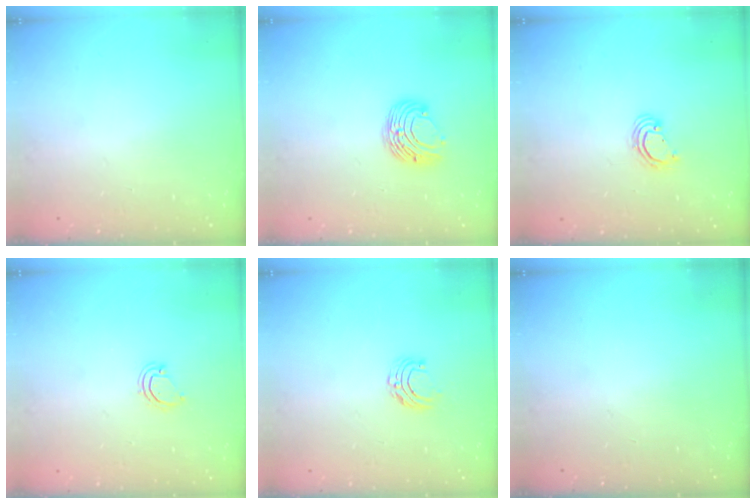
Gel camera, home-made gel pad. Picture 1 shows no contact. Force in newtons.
{"total": 8.2, "press": 8.2, "slide": 0.6}
{"total": 2.6, "press": 2.6, "slide": 0.1}
{"total": 3.6, "press": 3.6, "slide": 0.2}
{"total": 5.0, "press": 5.0, "slide": 0.4}
{"total": 0.0}